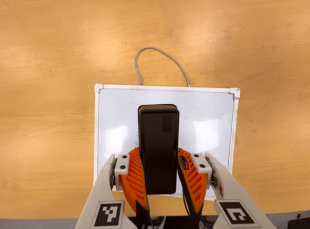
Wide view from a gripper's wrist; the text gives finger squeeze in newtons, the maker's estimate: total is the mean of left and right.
{"total": 6.9, "left": 6.3, "right": 7.6}